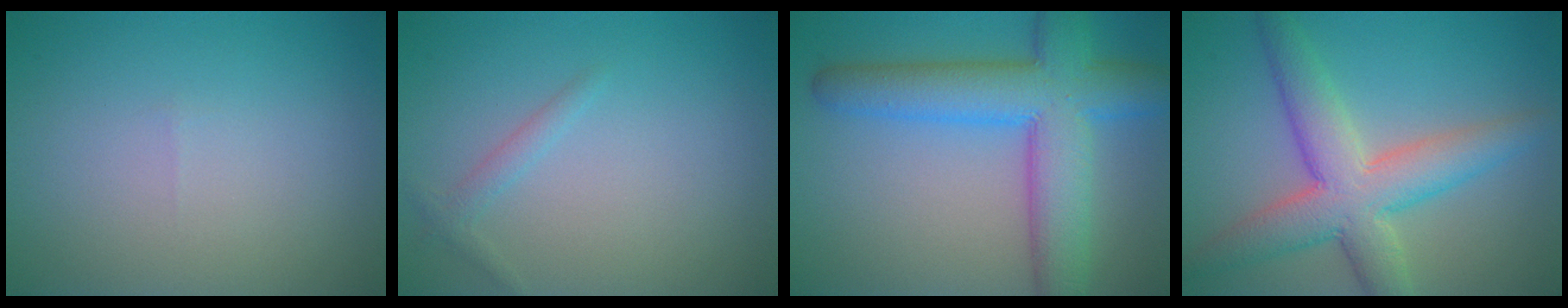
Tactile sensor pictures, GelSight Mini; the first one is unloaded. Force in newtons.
{"total": 1.1, "press": 1.1, "slide": 0.0}
{"total": 9.2, "press": 9.2, "slide": 0.2}
{"total": 7.0, "press": 7.0, "slide": 0.2}